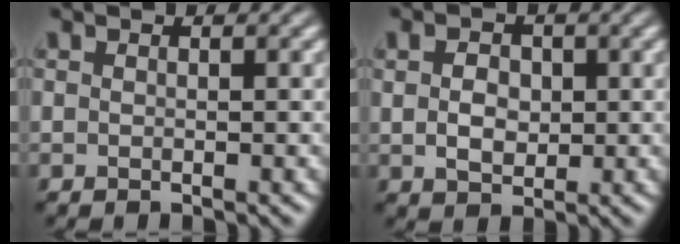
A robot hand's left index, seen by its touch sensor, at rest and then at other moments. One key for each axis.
{"total": 3.0, "fx": 0.4, "fy": 2.1, "fz": 2.0, "tx": -0.042, "ty": 0.002, "tz": 0.007}